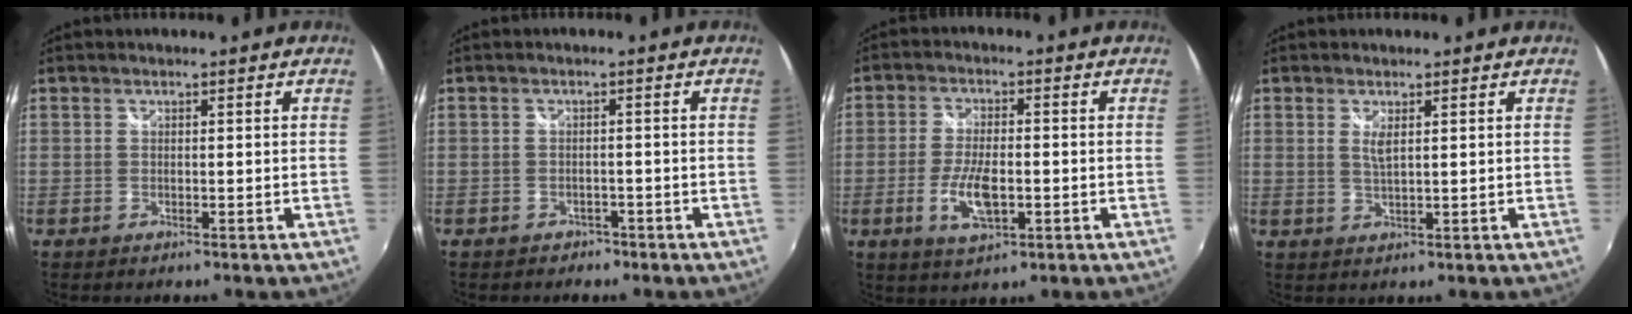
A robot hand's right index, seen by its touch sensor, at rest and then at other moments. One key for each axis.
{"total": 3.0, "fx": -2.2, "fy": 2.0, "fz": 0.4, "tx": -0.015, "ty": -0.003, "tz": -0.032}
{"total": 7.6, "fx": -2.3, "fy": 3.1, "fz": 6.5, "tx": -0.137, "ty": -0.009, "tz": -0.042}
{"total": 2.3, "fx": 0.8, "fy": 0.5, "fz": 2.1, "tx": -0.038, "ty": -0.004, "tz": 0.013}